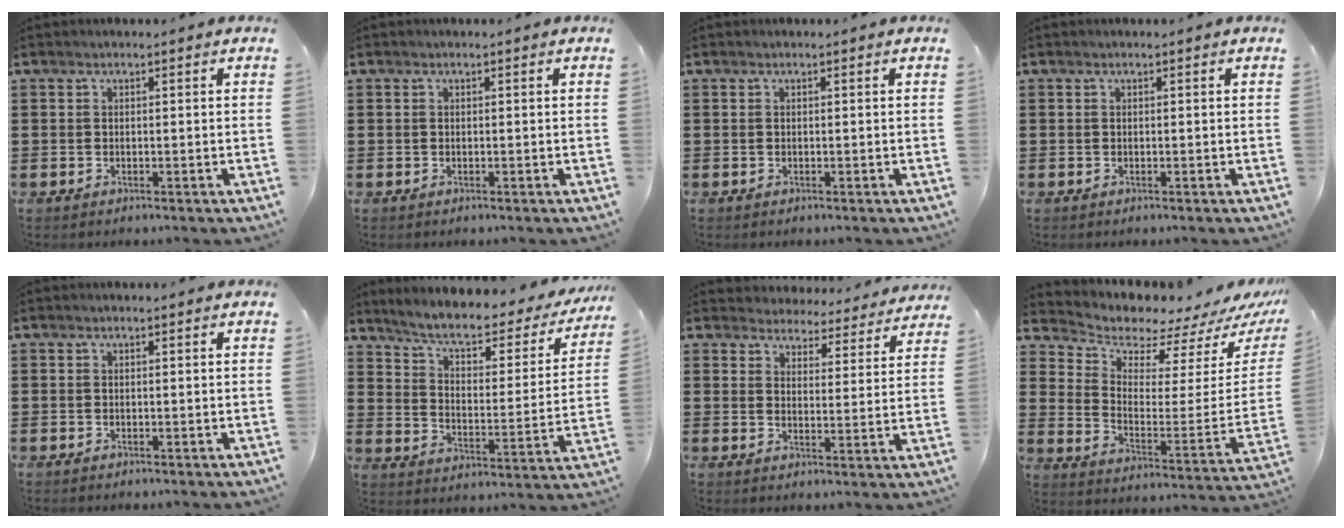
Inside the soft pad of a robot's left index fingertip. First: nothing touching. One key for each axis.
{"total": 0.0}
{"total": 0.0}
{"total": 0.0}
{"total": 0.0}
{"total": 6.0, "fx": 4.7, "fy": 1.1, "fz": 3.5, "tx": -0.088, "ty": -0.028, "tz": 0.074}
{"total": 4.3, "fx": 4.2, "fy": 0.5, "fz": -0.4, "tx": -0.010, "ty": -0.035, "tz": 0.071}
{"total": 5.3, "fx": 5.1, "fy": 1.3, "fz": 0.1, "tx": -0.033, "ty": -0.060, "tz": 0.085}